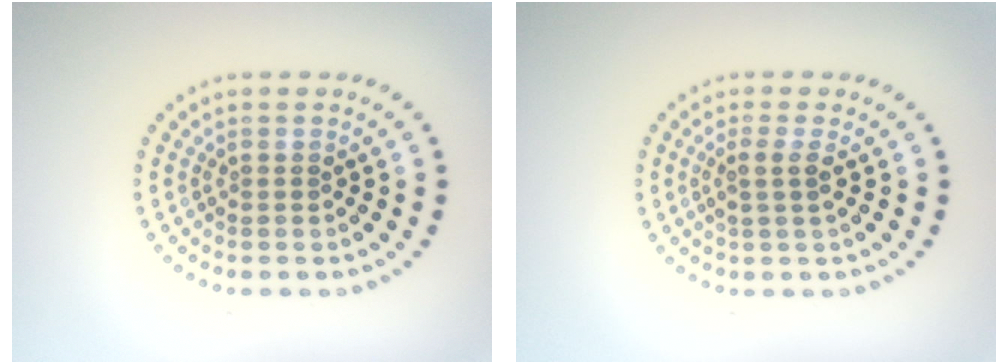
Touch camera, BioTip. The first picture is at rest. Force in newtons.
{"total": 1.7, "press": 1.4, "slide": 0.9}